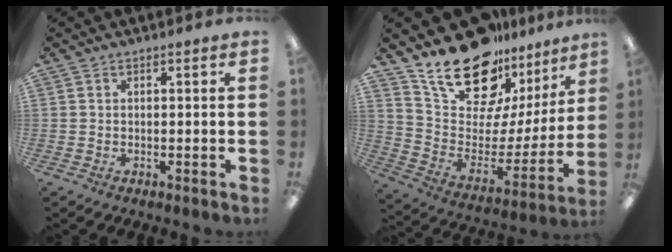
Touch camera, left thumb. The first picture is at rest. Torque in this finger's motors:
{"motor_torque": [1.28, 1.28, 1.36, -1.41, 0.12]}